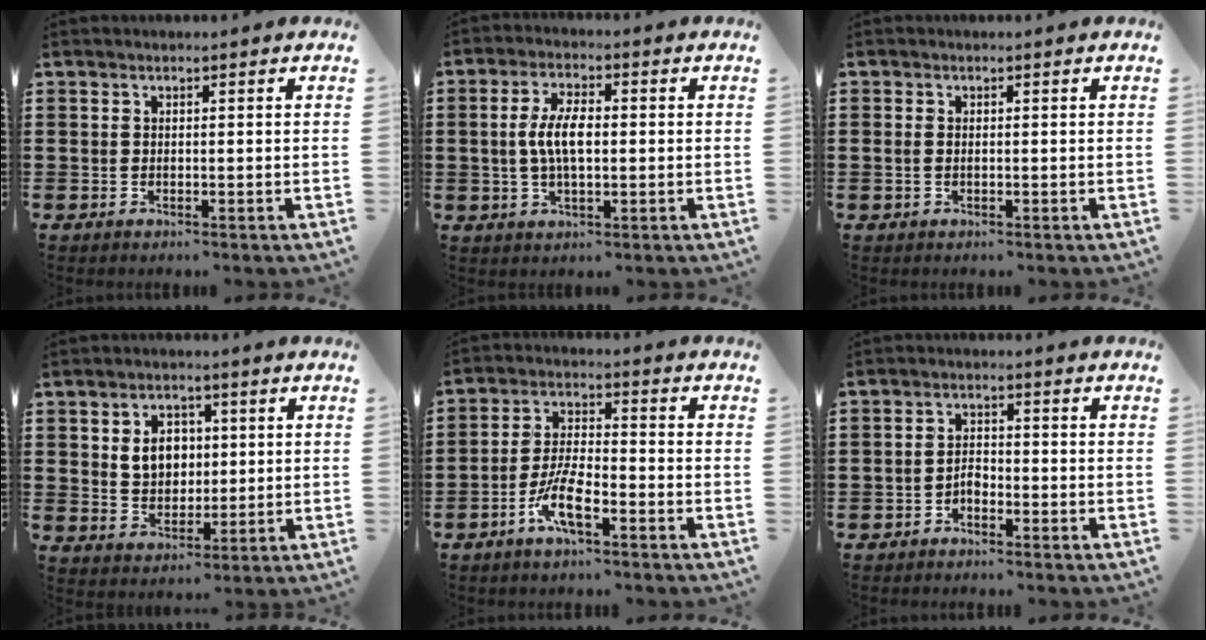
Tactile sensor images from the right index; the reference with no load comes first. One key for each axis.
{"total": 6.0, "fx": 0.1, "fy": 2.2, "fz": 5.6, "tx": -0.124, "ty": -0.001, "tz": -0.007}
{"total": 0.6, "fx": 0.0, "fy": 0.3, "fz": 0.5, "tx": -0.009, "ty": 0.003, "tz": -0.001}
{"total": 5.5, "fx": 1.3, "fy": 4.2, "fz": 3.3, "tx": -0.063, "ty": 0.008, "tz": 0.017}
{"total": 6.7, "fx": -3.7, "fy": 1.9, "fz": 5.3, "tx": -0.125, "ty": -0.006, "tz": -0.075}
{"total": 1.8, "fx": -1.5, "fy": 0.9, "fz": 0.4, "tx": -0.012, "ty": 0.006, "tz": -0.031}